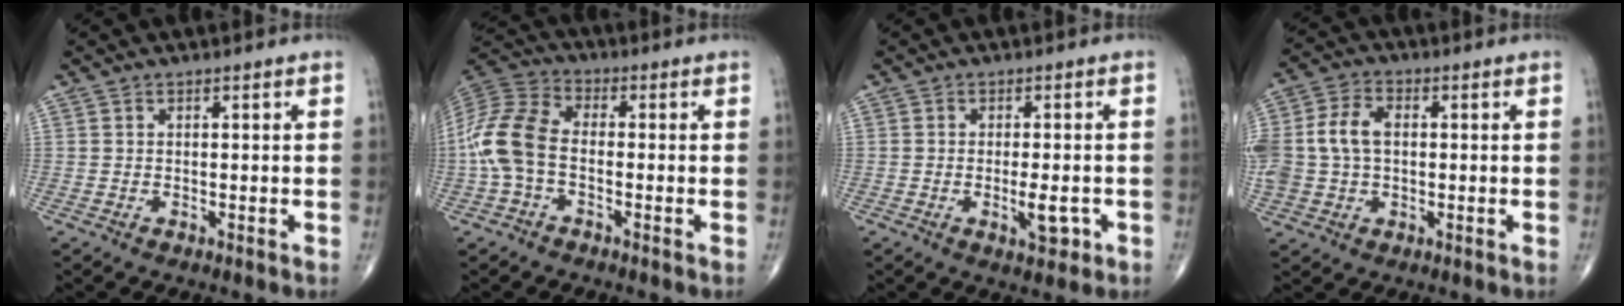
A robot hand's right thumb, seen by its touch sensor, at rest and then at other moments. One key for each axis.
{"total": 11.7, "fx": -1.9, "fy": 7.0, "fz": 9.2, "tx": -0.202, "ty": 0.031, "tz": -0.048}
{"total": 4.4, "fx": -1.3, "fy": 1.7, "fz": 3.8, "tx": -0.051, "ty": -0.002, "tz": -0.014}
{"total": 10.2, "fx": 0.6, "fy": 7.1, "fz": 7.3, "tx": -0.152, "ty": 0.024, "tz": 0.012}